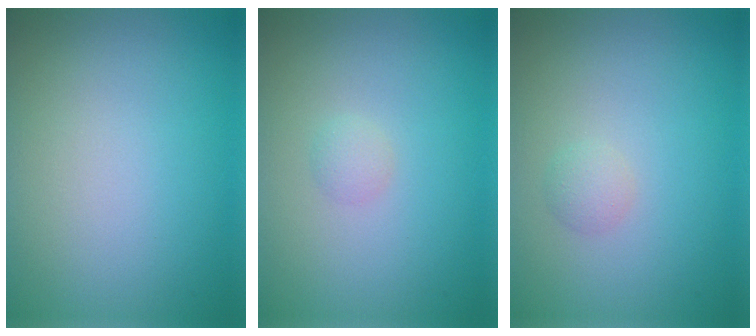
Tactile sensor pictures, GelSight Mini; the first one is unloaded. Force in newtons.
{"total": 0.9, "press": 0.9, "slide": 0.0}
{"total": 1.0, "press": 1.0, "slide": 0.0}